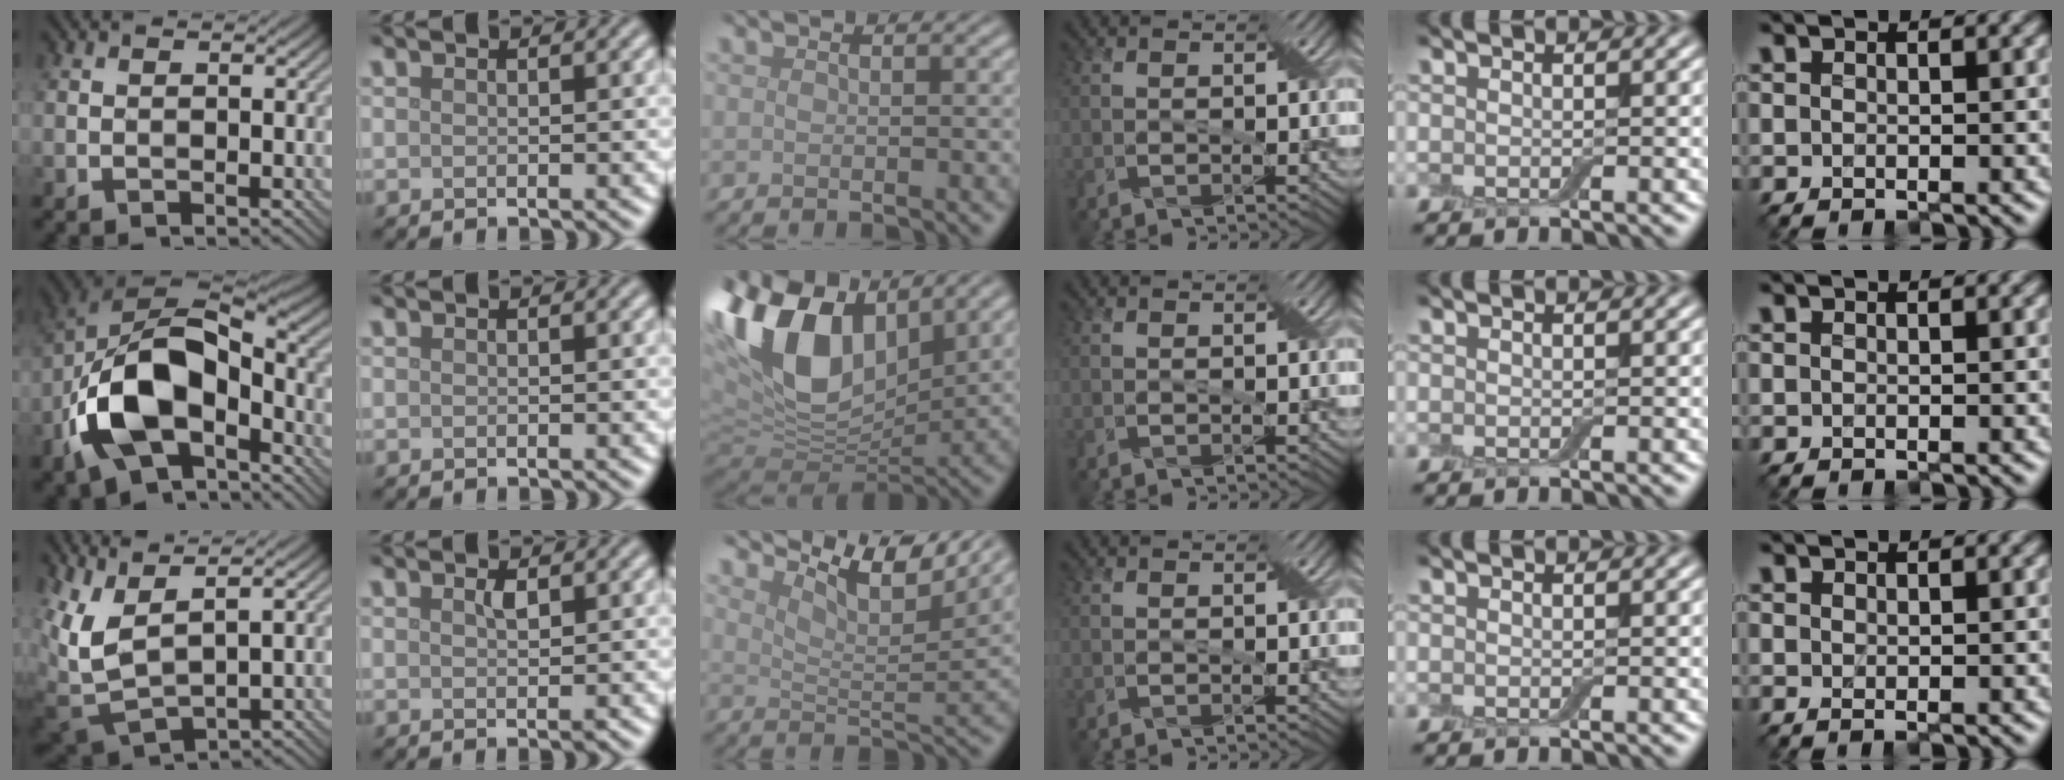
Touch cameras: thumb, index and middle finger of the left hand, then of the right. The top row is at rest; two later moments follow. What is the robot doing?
{"motion": "cut", "object": "aluminum foil"}